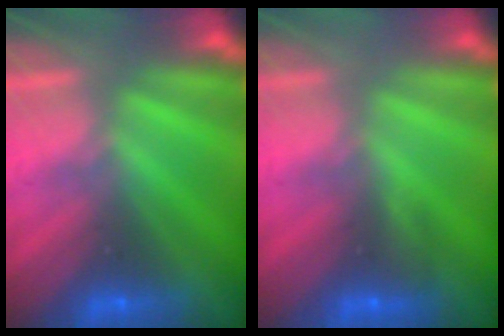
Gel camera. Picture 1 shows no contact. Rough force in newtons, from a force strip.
{"total": 2.9}